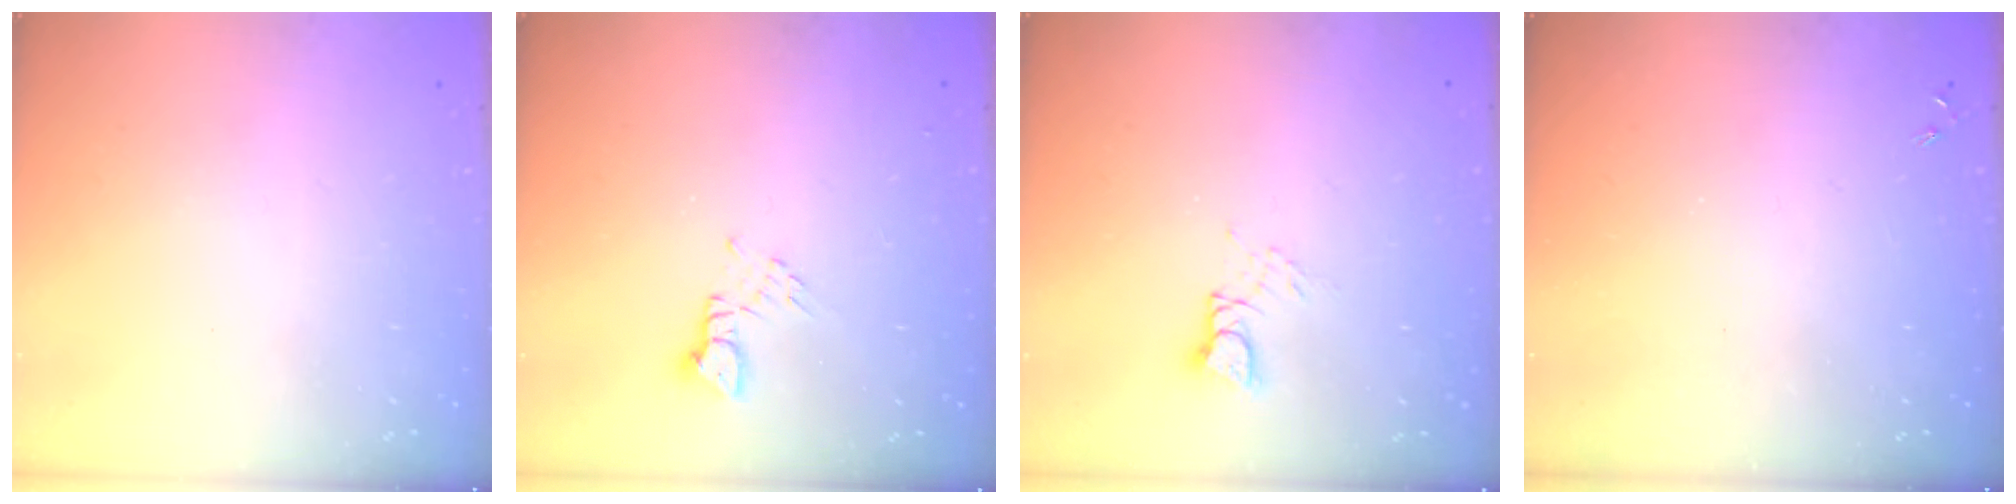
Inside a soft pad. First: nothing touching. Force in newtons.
{"total": 2.4, "press": 2.3, "slide": 0.3}
{"total": 2.9, "press": 2.9, "slide": 0.3}
{"total": 0.0}